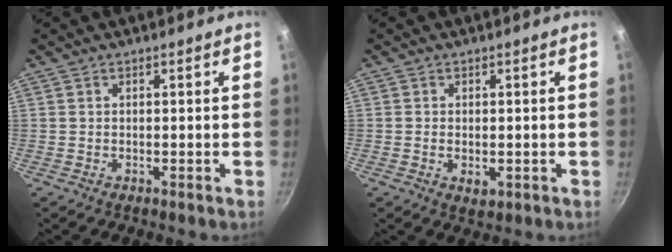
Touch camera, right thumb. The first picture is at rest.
{"total": 3.3, "force": [-0.6, 2.2, 2.4], "torque": [-0.037, -0.009, -0.007]}